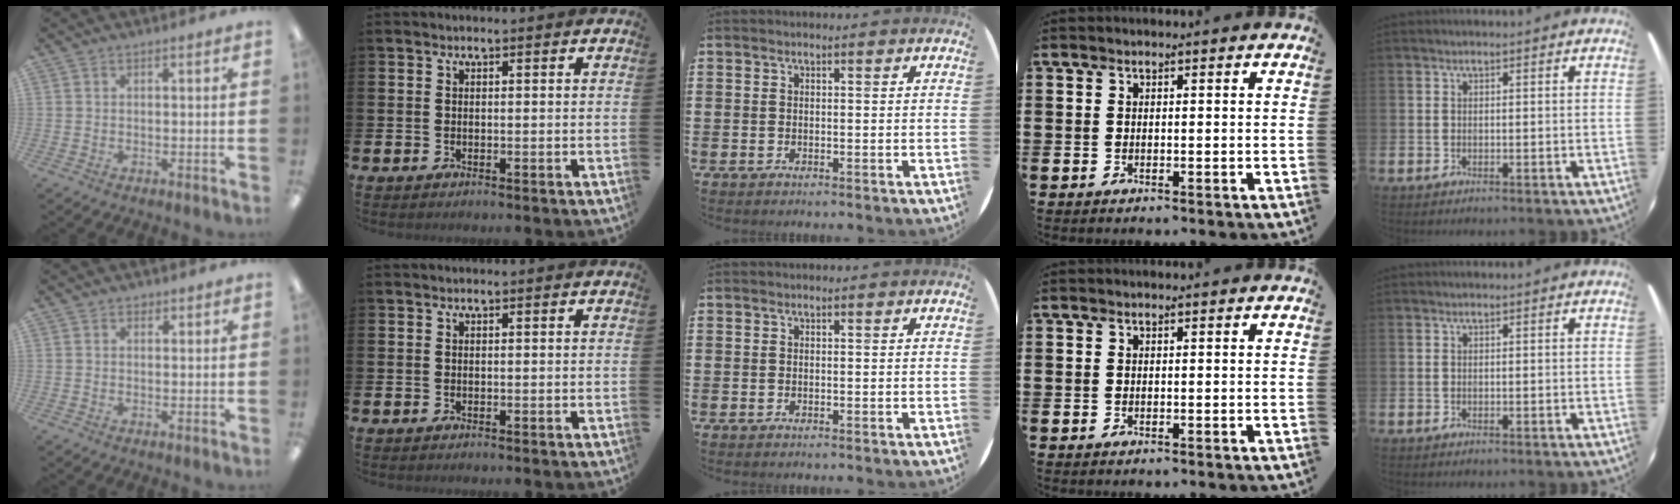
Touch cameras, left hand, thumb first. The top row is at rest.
{"thumb": {"total": 1.2, "force": [0.9, 0.8, 0.3], "torque": [0.003, -0.002, 0.014]}}